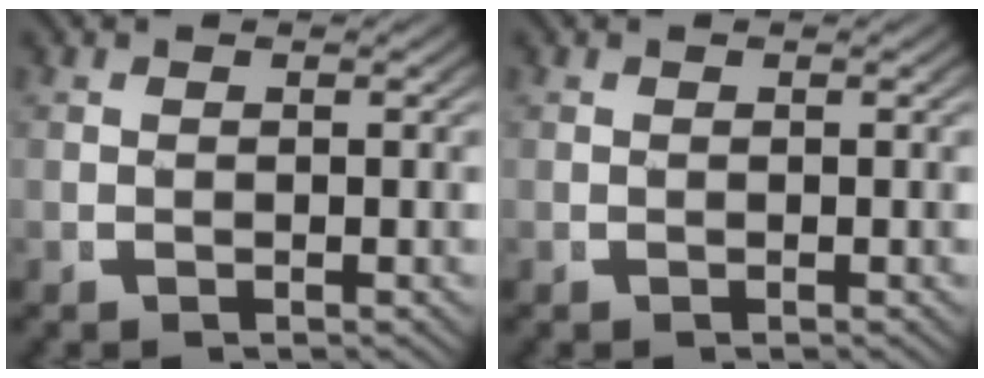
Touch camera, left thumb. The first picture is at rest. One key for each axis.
{"total": 0.0}